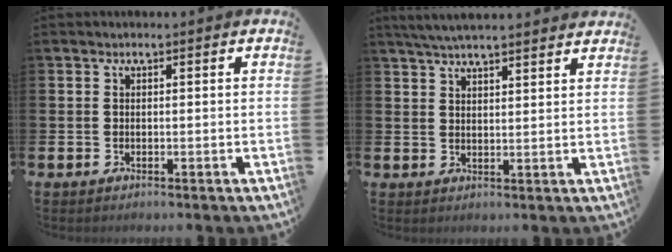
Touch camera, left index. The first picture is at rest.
{"total": 4.6, "force": [4.5, 0.2, 1.3], "torque": [-0.036, -0.013, 0.081]}